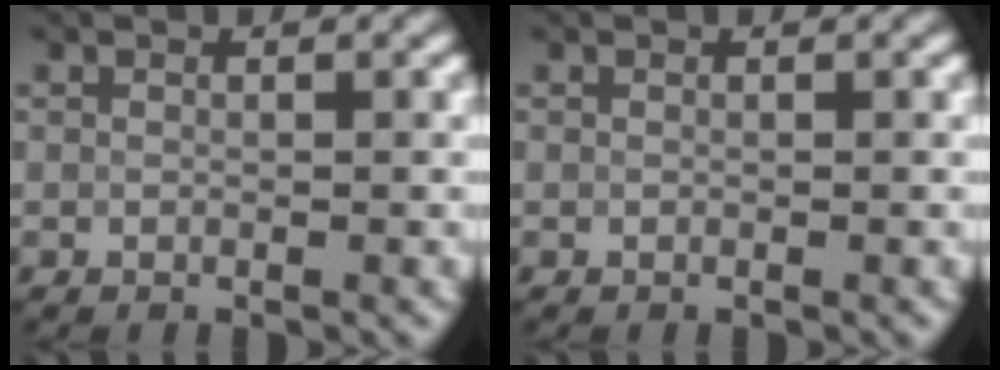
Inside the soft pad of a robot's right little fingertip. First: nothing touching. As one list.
[{"total": 0.0}]